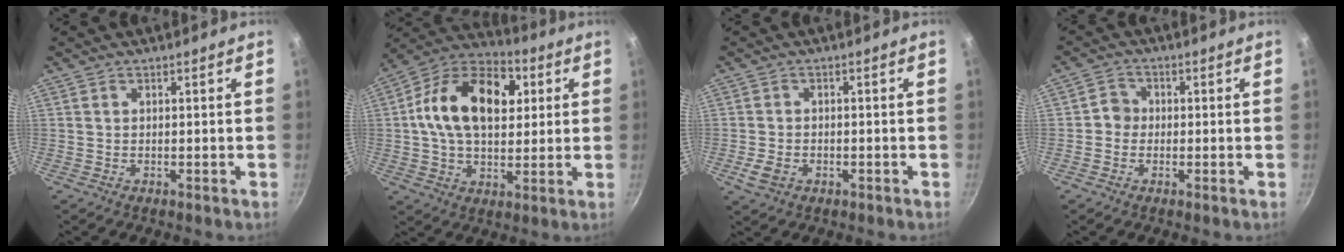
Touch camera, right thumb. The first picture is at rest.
{"total": 20.0, "force": [4.0, 13.0, 14.7], "torque": [-0.218, 0.017, 0.049]}
{"total": 4.0, "force": [-1.5, 2.8, 2.5], "torque": [-0.046, 0.008, -0.023]}
{"total": 3.0, "force": [-0.5, 2.8, 1.0], "torque": [0.003, 0.009, -0.018]}